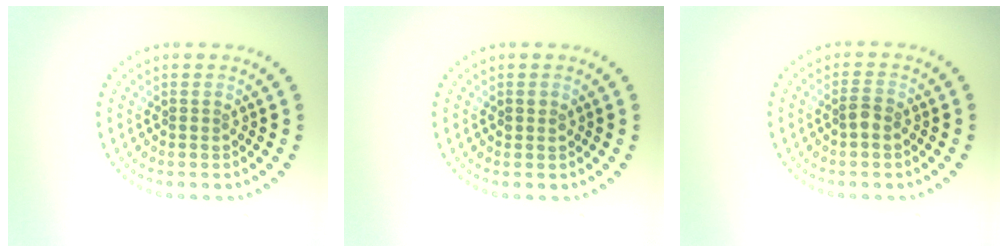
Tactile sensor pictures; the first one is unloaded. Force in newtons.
{"total": 0.9, "press": 0.9, "slide": 0.1}
{"total": 1.5, "press": 1.4, "slide": 0.5}